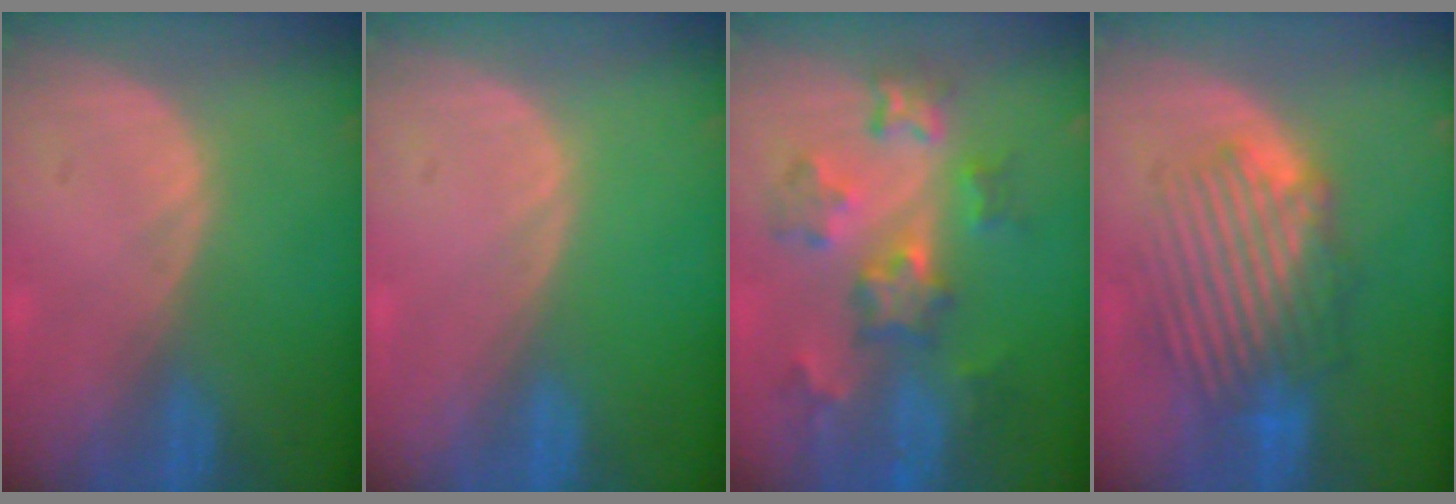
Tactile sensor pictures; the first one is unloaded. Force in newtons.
{"total": 0.0}
{"total": 8.3, "press": 7.9, "slide": 2.5}
{"total": 8.9, "press": 8.5, "slide": 2.7}